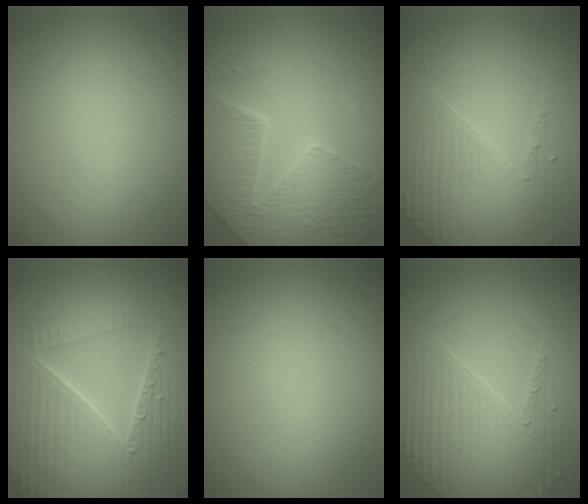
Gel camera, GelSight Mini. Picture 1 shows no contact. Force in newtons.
{"total": 7.6, "press": 5.7, "slide": 5.1}
{"total": 4.4, "press": 3.3, "slide": 2.9}
{"total": 8.7, "press": 6.1, "slide": 6.2}
{"total": 0.0}
{"total": 3.8, "press": 3.6, "slide": 1.1}